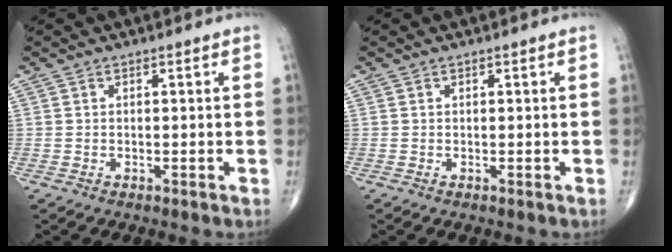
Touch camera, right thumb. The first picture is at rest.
{"total": 0.0}